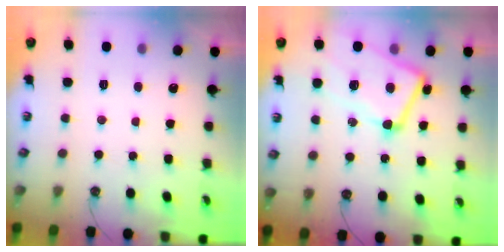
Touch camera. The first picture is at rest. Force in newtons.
{"total": 7.5, "press": 7.4, "slide": 1.3}